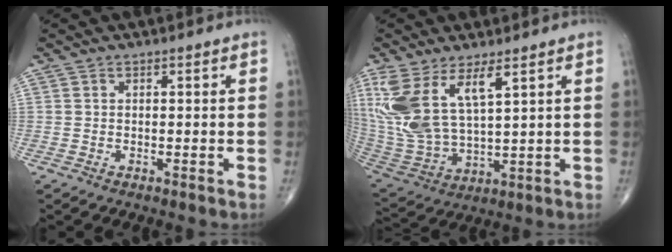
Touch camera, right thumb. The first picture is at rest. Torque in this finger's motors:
{"motor_torque": [0.45, 0.75, 1.59, 1.15, 0.47]}